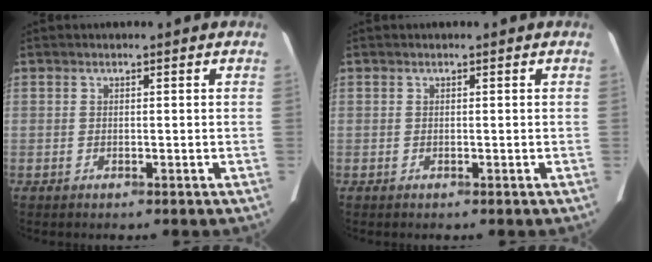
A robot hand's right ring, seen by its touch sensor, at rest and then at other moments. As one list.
[{"total": 0.0}]